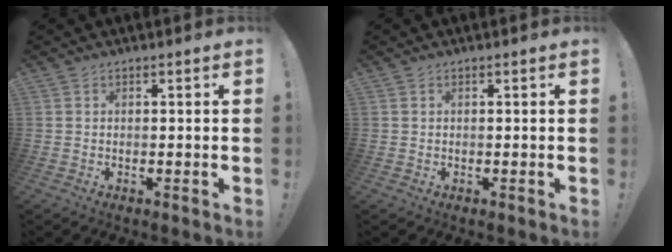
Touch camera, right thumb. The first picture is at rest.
{"total": 0.0}